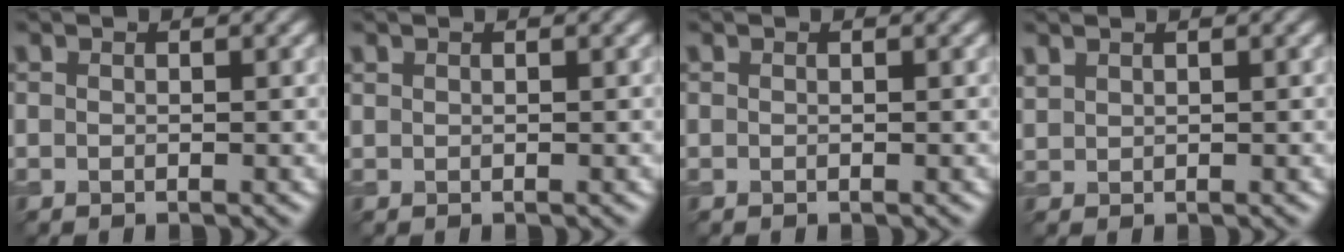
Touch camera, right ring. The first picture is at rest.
{"total": 0.0}
{"total": 0.0}
{"total": 0.9, "force": [0.8, 0.3, 0.1], "torque": [-0.008, 0.001, 0.023]}